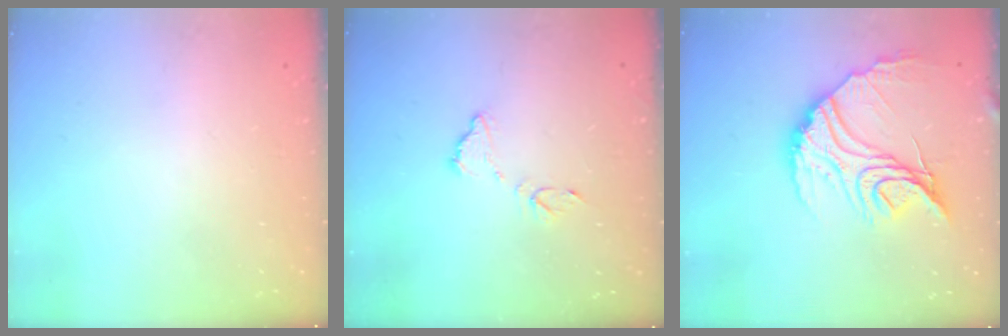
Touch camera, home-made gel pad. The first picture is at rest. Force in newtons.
{"total": 8.8, "press": 8.8, "slide": 0.6}
{"total": 20.4, "press": 20.3, "slide": 1.4}